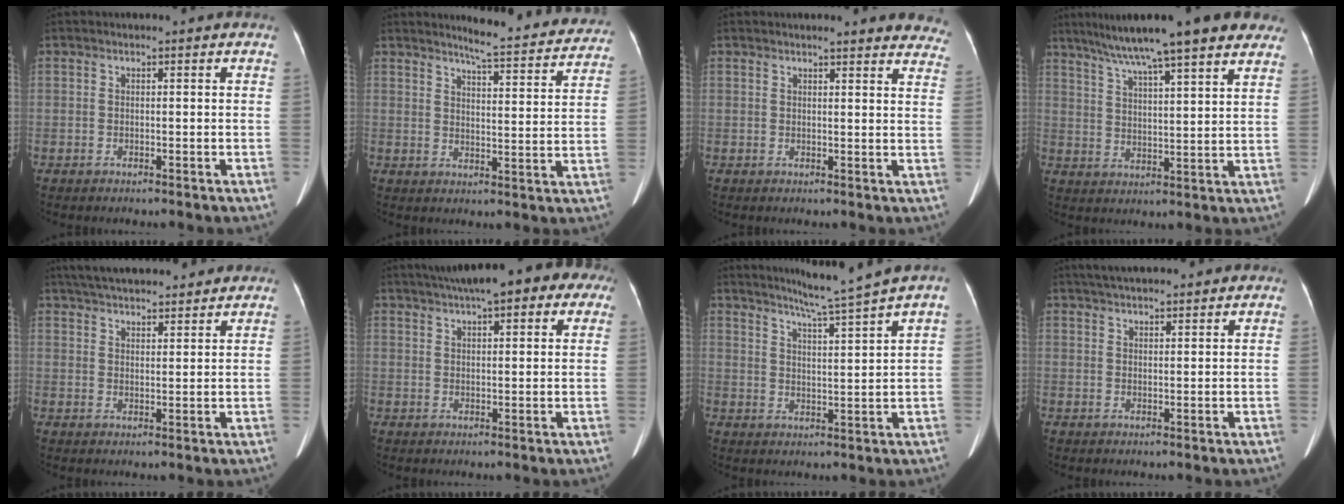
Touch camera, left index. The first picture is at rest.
{"total": 14.0, "force": [13.2, 1.8, 4.4], "torque": [-0.048, -0.026, 0.146]}
{"total": 14.3, "force": [13.5, 2.3, 4.2], "torque": [-0.017, -0.025, 0.127]}
{"total": 19.5, "force": [15.5, 1.8, 11.8], "torque": [-0.189, 0.034, 0.215]}
{"total": 15.1, "force": [13.5, 3.2, 6.0], "torque": [-0.103, 0.044, 0.200]}
{"total": 15.5, "force": [10.9, 4.7, 10.1], "torque": [-0.152, 0.059, 0.139]}
{"total": 9.2, "force": [8.0, -2.5, 3.9], "torque": [-0.071, -0.021, 0.126]}
{"total": 9.5, "force": [8.3, 1.7, 4.2], "torque": [-0.063, 0.037, 0.120]}